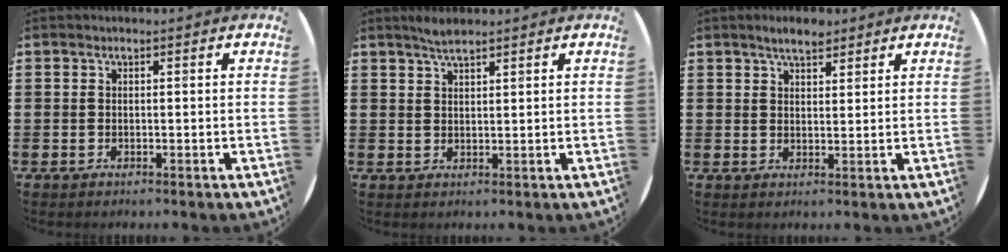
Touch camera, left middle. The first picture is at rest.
{"total": 2.4, "force": [2.1, 0.3, 1.0], "torque": [-0.022, 0.002, 0.039]}
{"total": 3.3, "force": [2.8, 1.2, 1.4], "torque": [-0.023, 0.000, 0.049]}